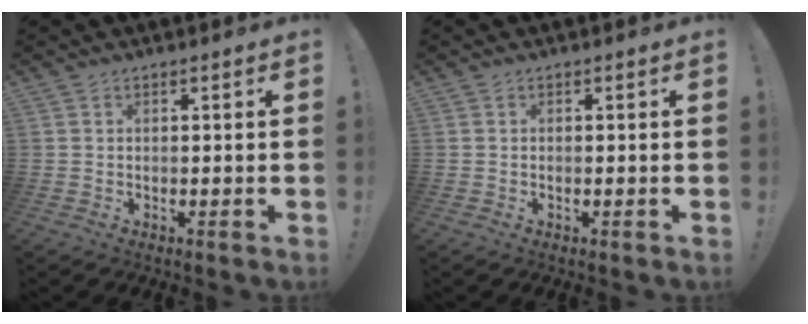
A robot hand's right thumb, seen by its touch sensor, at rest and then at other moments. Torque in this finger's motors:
{"motor_torque": [-0.08, -0.15, -0.04, 0.10, 0.00]}